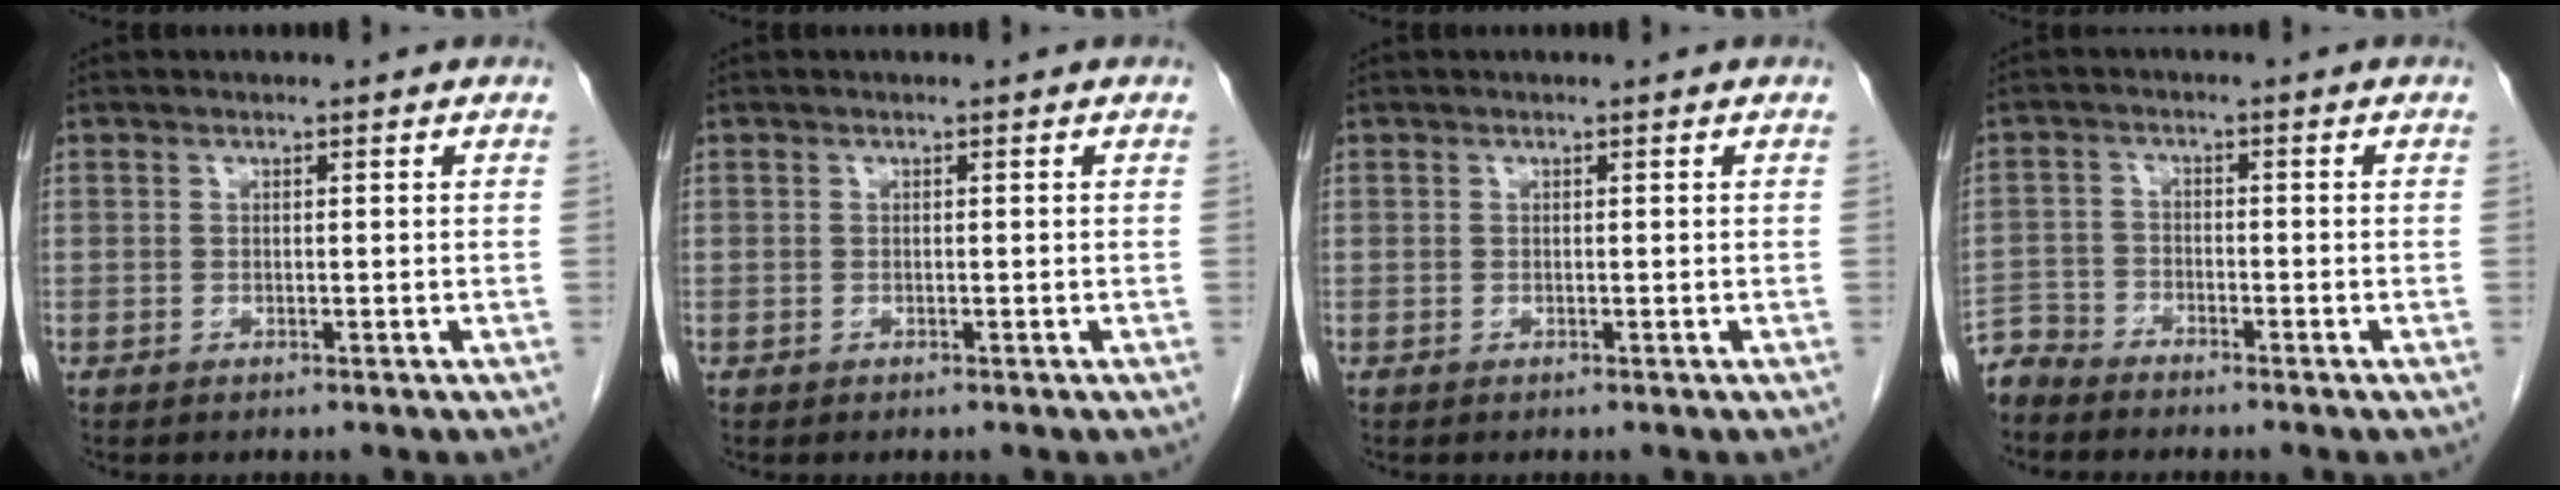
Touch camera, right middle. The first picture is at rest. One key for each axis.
{"total": 0.0}
{"total": 0.0}
{"total": 4.0, "fx": -3.9, "fy": 0.5, "fz": -0.4, "tx": 0.010, "ty": -0.013, "tz": -0.080}